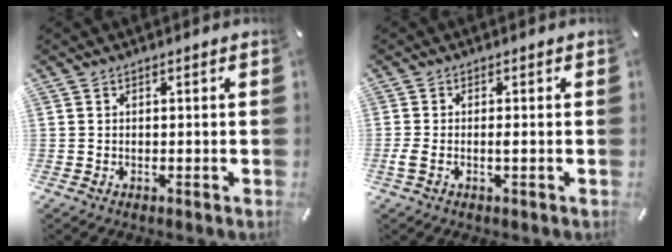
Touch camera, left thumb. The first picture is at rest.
{"total": 2.0, "force": [-0.6, 0.5, 1.8], "torque": [-0.043, -0.004, -0.013]}